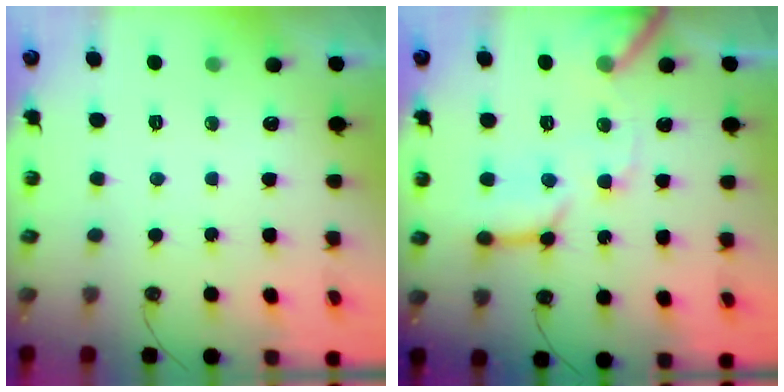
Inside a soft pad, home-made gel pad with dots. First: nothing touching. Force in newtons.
{"total": 14.7, "press": 14.7, "slide": 1.6}